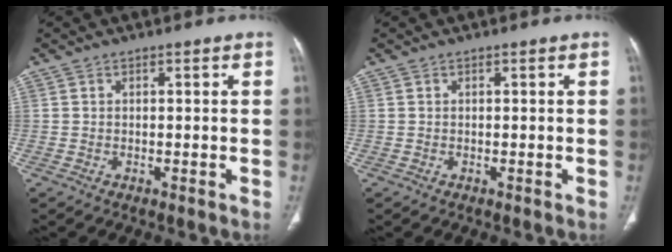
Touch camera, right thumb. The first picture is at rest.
{"total": 0.0}